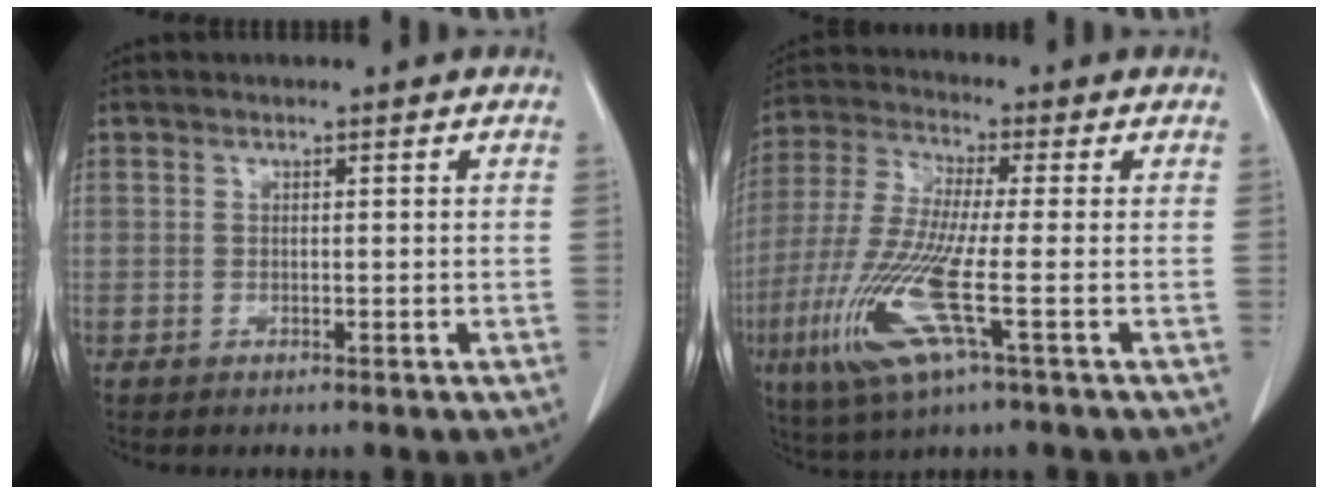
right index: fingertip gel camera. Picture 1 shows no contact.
{"total": 12.9, "force": [-4.2, 1.0, 12.1], "torque": [-0.265, -0.025, -0.087]}